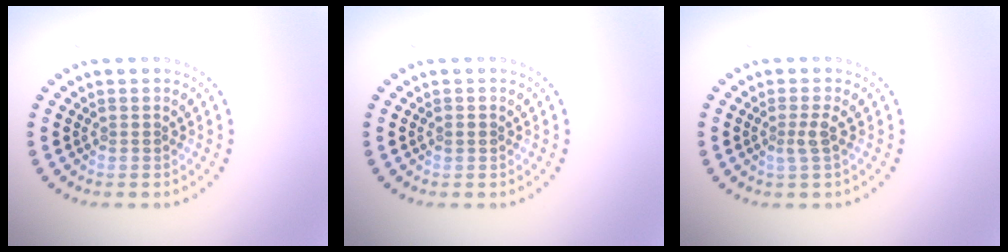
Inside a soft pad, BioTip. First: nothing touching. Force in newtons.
{"total": 0.6, "press": 0.6, "slide": 0.1}
{"total": 1.4, "press": 1.0, "slide": 0.9}